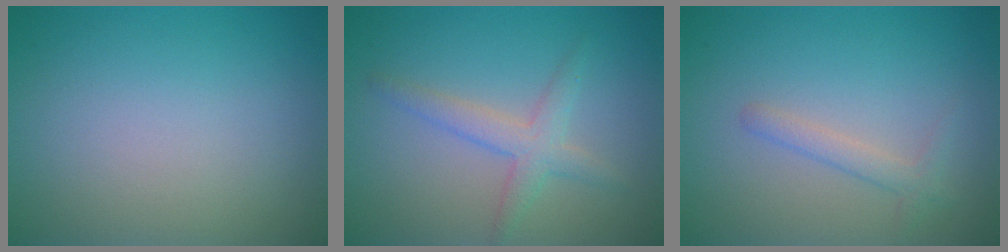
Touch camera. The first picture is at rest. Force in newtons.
{"total": 2.6, "press": 2.6, "slide": 0.2}
{"total": 1.6, "press": 1.6, "slide": 0.1}